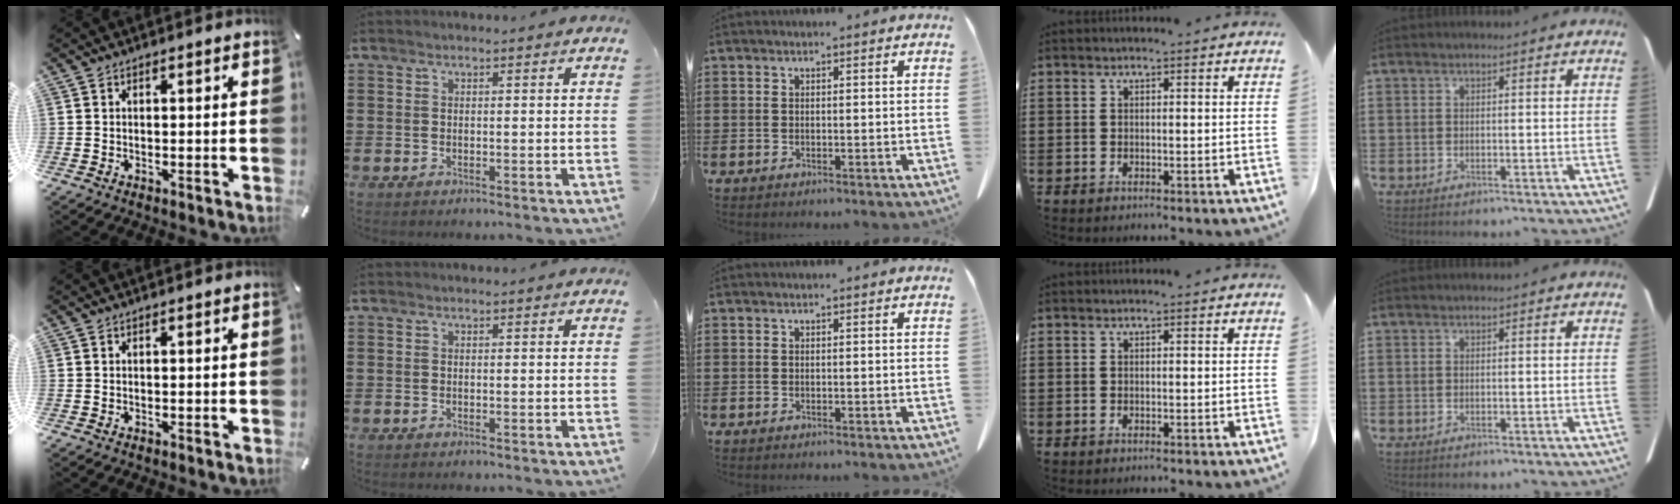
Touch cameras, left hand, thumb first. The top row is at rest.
{}